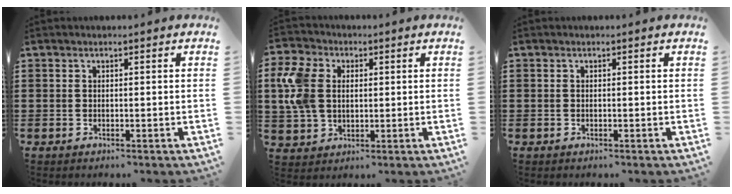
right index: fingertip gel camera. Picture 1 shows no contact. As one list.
[{"total": 8.0, "force": [1.5, 6.0, 5.2], "torque": [-0.149, 0.010, 0.021]}, {"total": 0.0}]